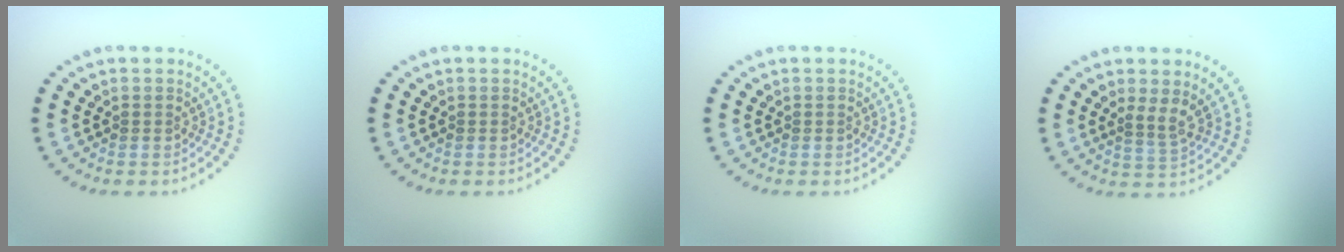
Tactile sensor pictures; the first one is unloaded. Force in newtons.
{"total": 0.0}
{"total": 0.0}
{"total": 1.7, "press": 1.1, "slide": 1.3}